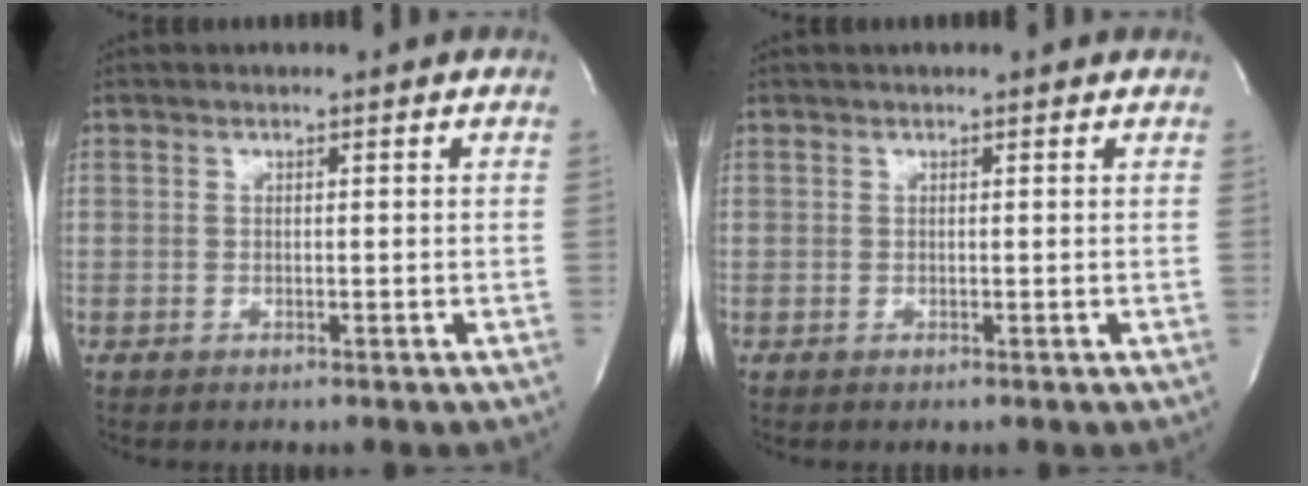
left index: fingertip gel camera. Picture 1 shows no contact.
{"total": 1.4, "force": [1.3, 0.1, 0.6], "torque": [-0.010, 0.015, 0.015]}